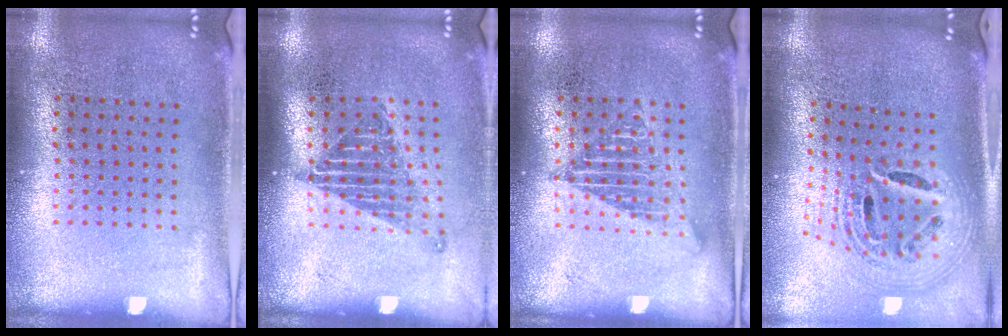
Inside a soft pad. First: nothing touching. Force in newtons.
{"total": 1.3, "press": 1.0, "slide": 0.8}
{"total": 1.1, "press": 1.1, "slide": 0.1}
{"total": 2.7, "press": 1.8, "slide": 1.9}